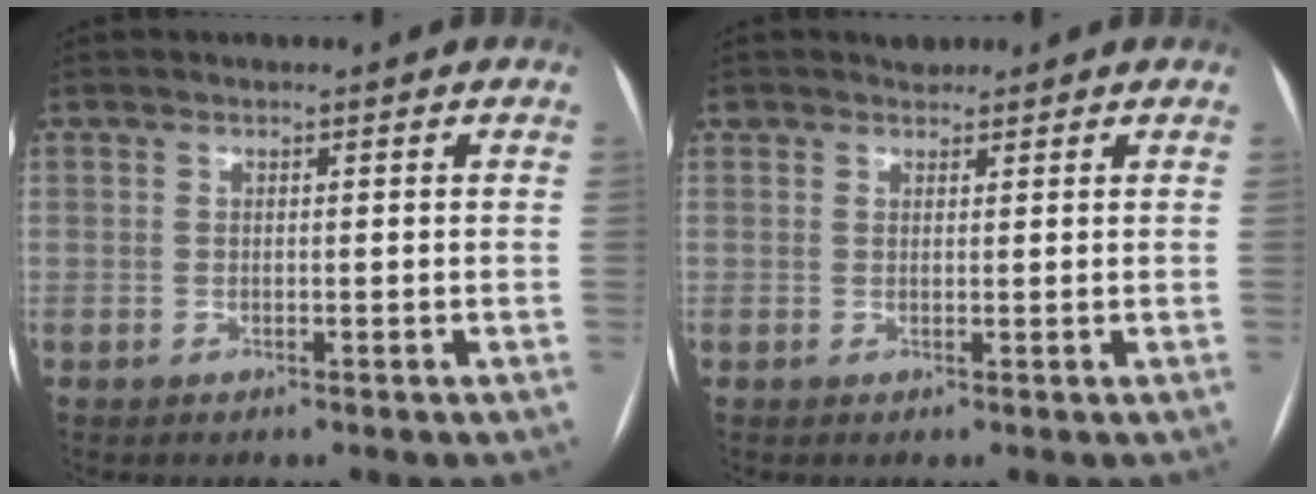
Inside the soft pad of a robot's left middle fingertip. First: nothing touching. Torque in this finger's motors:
{"motor_torque": [0.08, -0.08, -0.02, -0.01]}